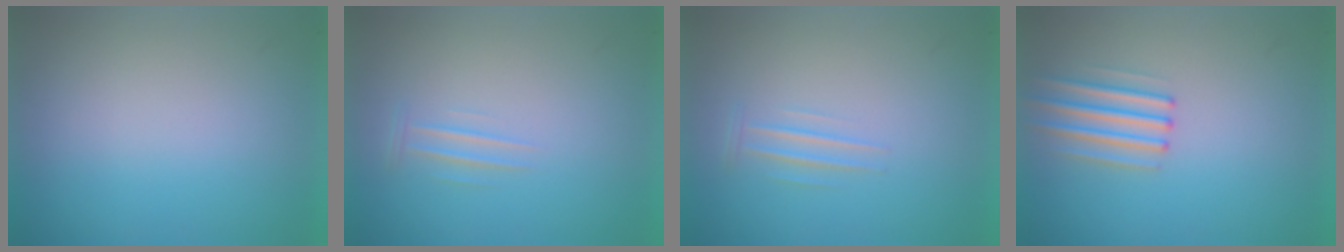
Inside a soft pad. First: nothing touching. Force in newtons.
{"total": 1.0}
{"total": 1.1}
{"total": 2.2}